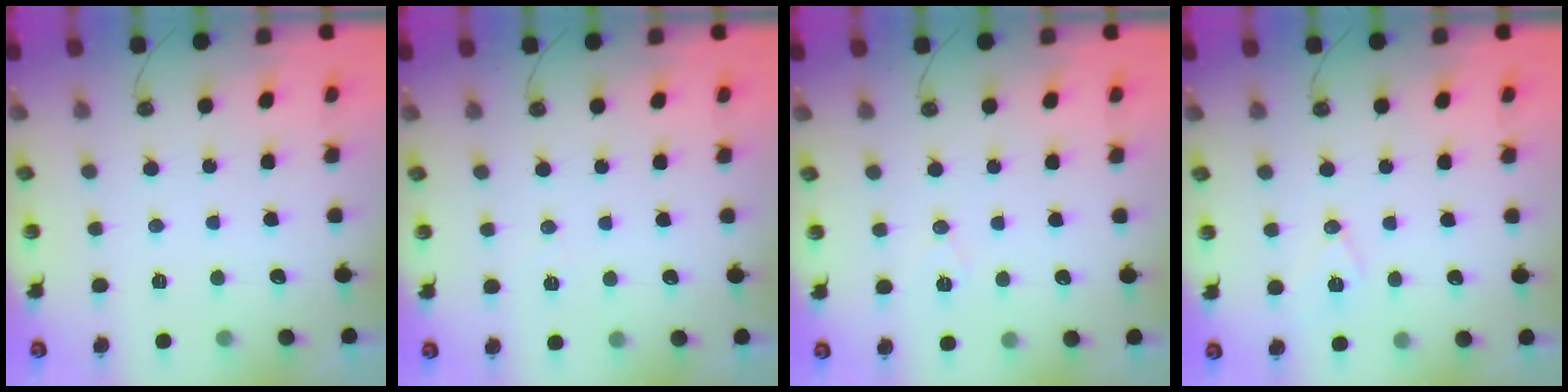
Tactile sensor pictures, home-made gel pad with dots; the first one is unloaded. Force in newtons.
{"total": 2.6, "press": 1.7, "slide": 1.9}
{"total": 6.6, "press": 4.9, "slide": 4.5}
{"total": 7.6, "press": 6.6, "slide": 3.7}